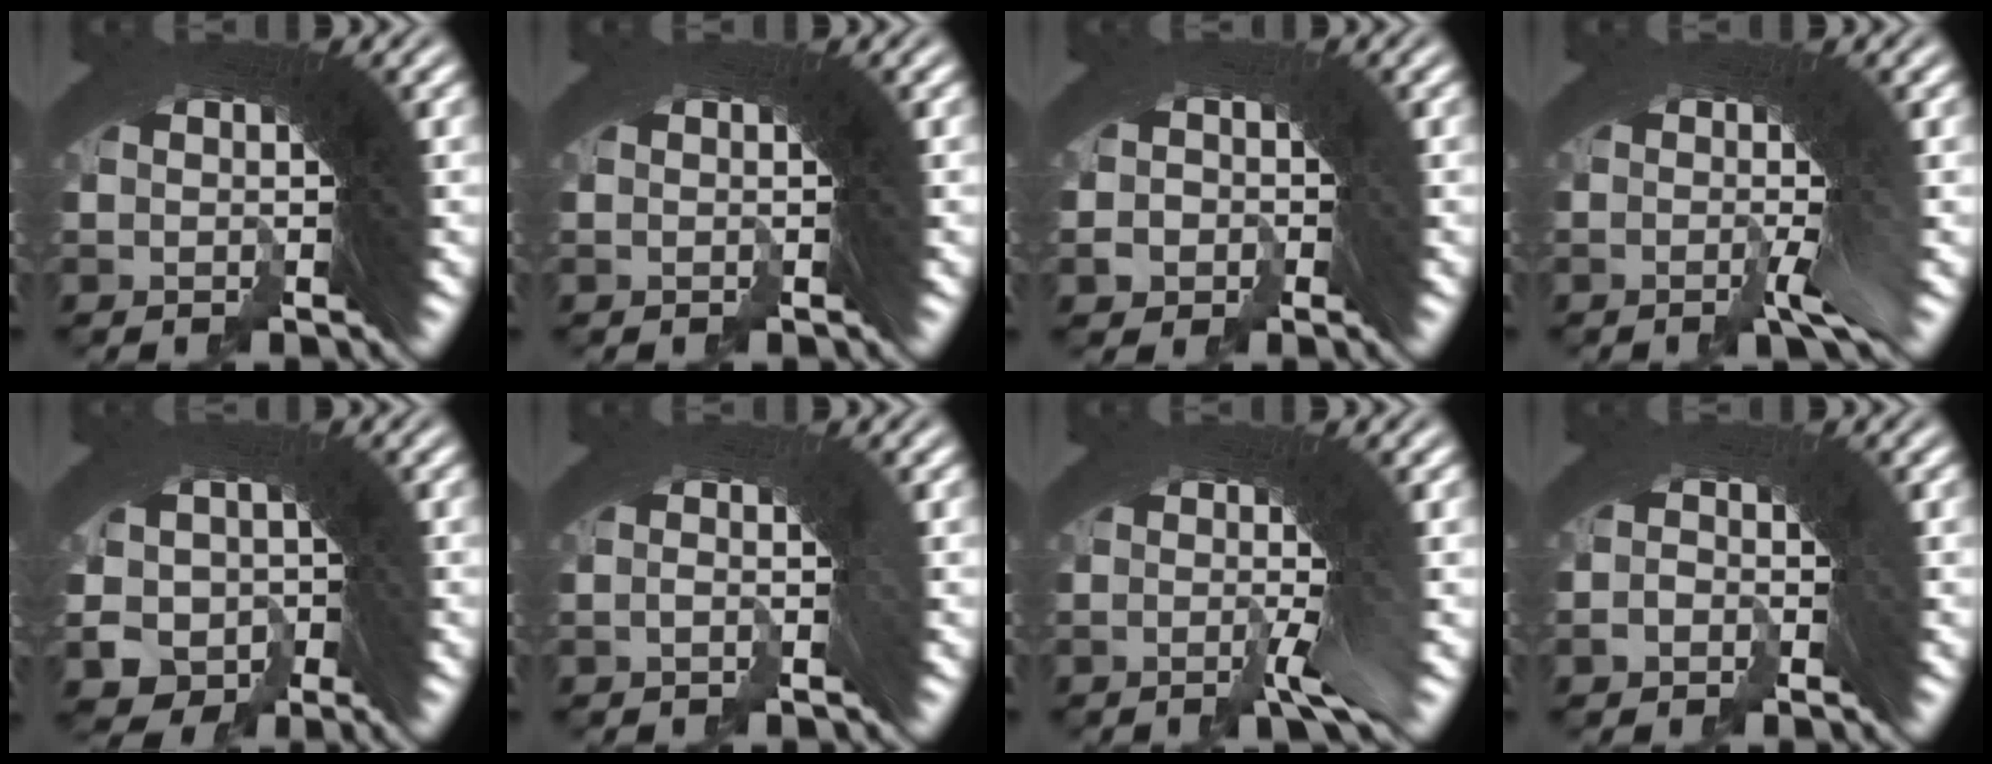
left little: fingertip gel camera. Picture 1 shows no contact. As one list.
[{"total": 0.0}, {"total": 2.2, "force": [-1.4, 1.6, -0.1], "torque": [0.005, 0.002, -0.030]}, {"total": 2.6, "force": [-1.0, -0.4, 2.4], "torque": [-0.027, 0.014, -0.026]}, {"total": 12.2, "force": [-3.4, 10.8, 4.7], "torque": [-0.138, -0.067, -0.042]}, {"total": 1.4, "force": [-1.2, -0.4, 0.6], "torque": [-0.003, 0.011, -0.023]}, {"total": 3.0, "force": [-1.2, -0.5, 2.7], "torque": [-0.030, 0.013, -0.028]}, {"total": 1.6, "force": [-1.5, -0.1, -0.3], "torque": [0.023, 0.014, -0.035]}]